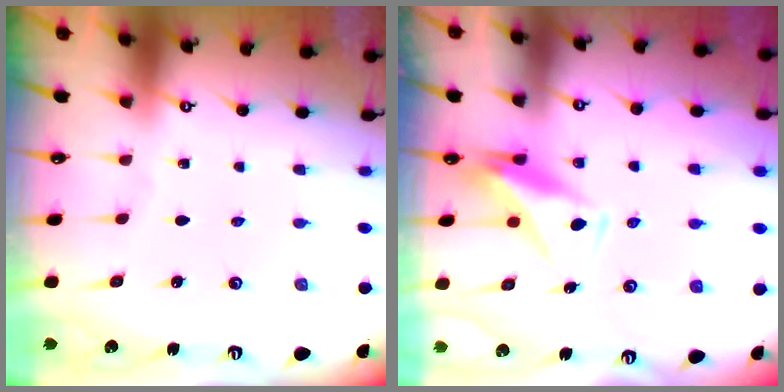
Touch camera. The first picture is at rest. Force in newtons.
{"total": 10.0, "press": 9.9, "slide": 1.7}